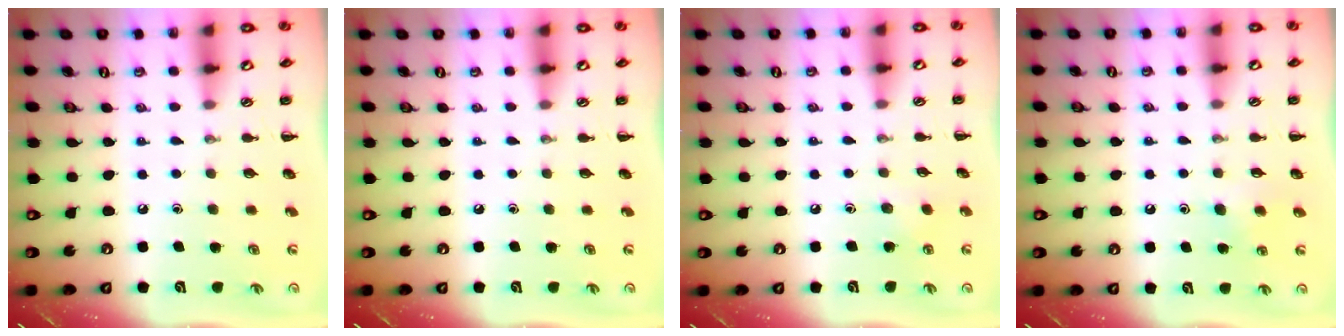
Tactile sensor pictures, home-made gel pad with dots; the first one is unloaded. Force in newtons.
{"total": 0.0}
{"total": 6.2, "press": 5.9, "slide": 1.8}
{"total": 6.0, "press": 5.8, "slide": 1.7}